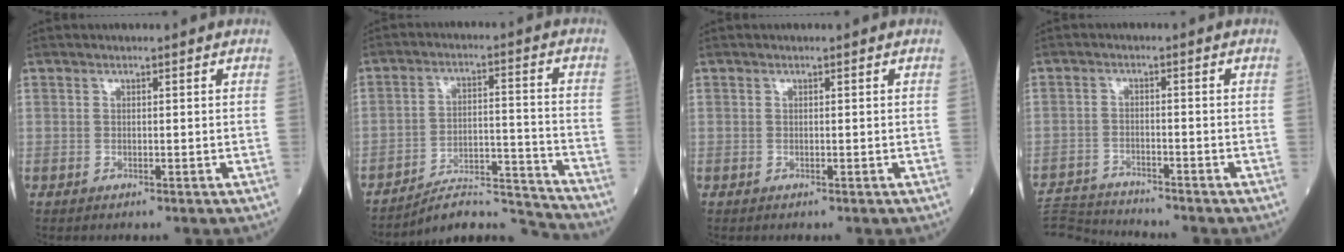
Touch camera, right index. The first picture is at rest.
{"total": 10.2, "force": [-10.2, -0.8, 0.7], "torque": [0.002, 0.035, -0.170]}
{"total": 0.0}
{"total": 8.1, "force": [-8.1, -0.5, 0.1], "torque": [-0.004, 0.001, -0.150]}